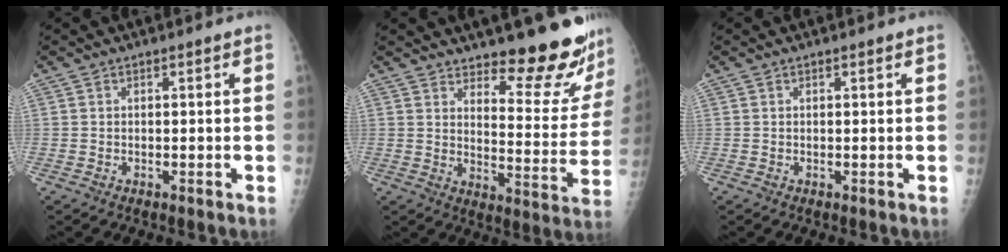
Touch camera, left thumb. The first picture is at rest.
{"total": 15.3, "force": [13.3, 3.8, 6.6], "torque": [-0.042, -0.124, 0.173]}
{"total": 0.0}